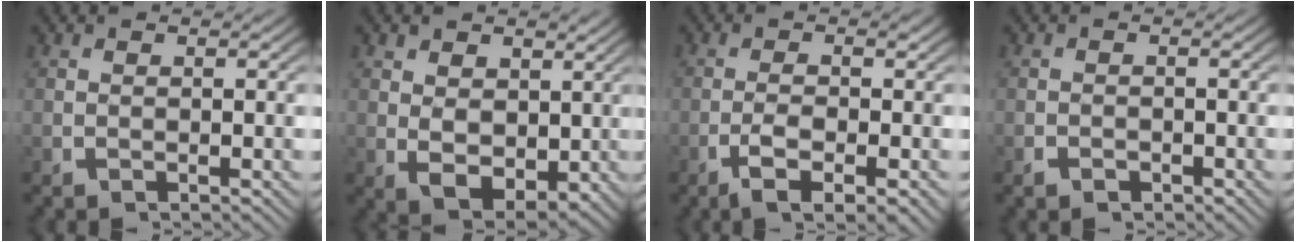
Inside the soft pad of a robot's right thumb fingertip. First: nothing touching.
{"total": 6.2, "force": [1.0, 4.5, 4.1], "torque": [-0.087, -0.037, 0.035]}
{"total": 4.5, "force": [-1.8, 2.0, 3.6], "torque": [-0.073, -0.015, -0.027]}
{"total": 1.2, "force": [-1.0, 0.6, 0.3], "torque": [-0.006, -0.006, -0.017]}